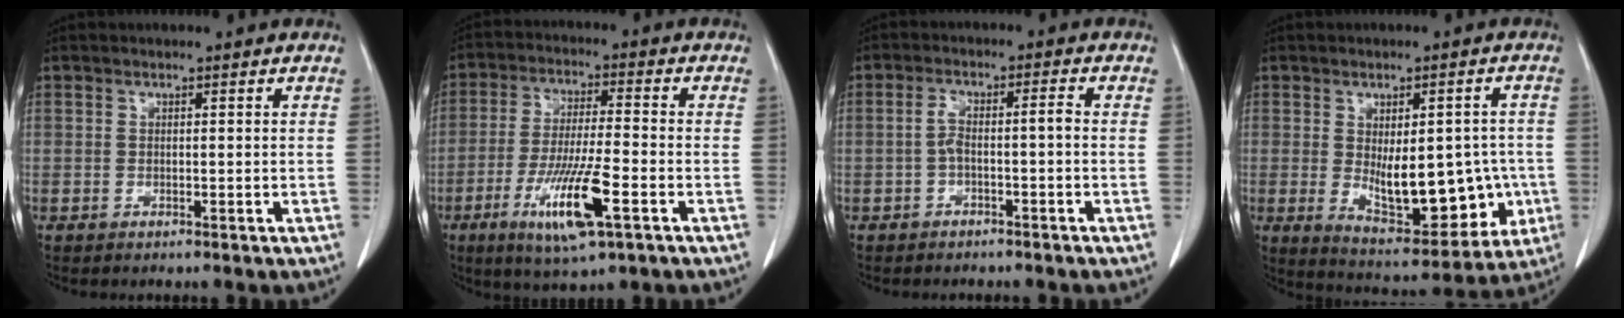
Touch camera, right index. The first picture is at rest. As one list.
[{"total": 12.1, "force": [-5.0, 1.4, 11.0], "torque": [-0.211, -0.023, -0.086]}, {"total": 3.6, "force": [-1.0, 0.6, 3.4], "torque": [-0.067, 0.019, -0.015]}, {"total": 15.0, "force": [-1.7, 6.8, 13.3], "torque": [-0.187, -0.001, 0.000]}]